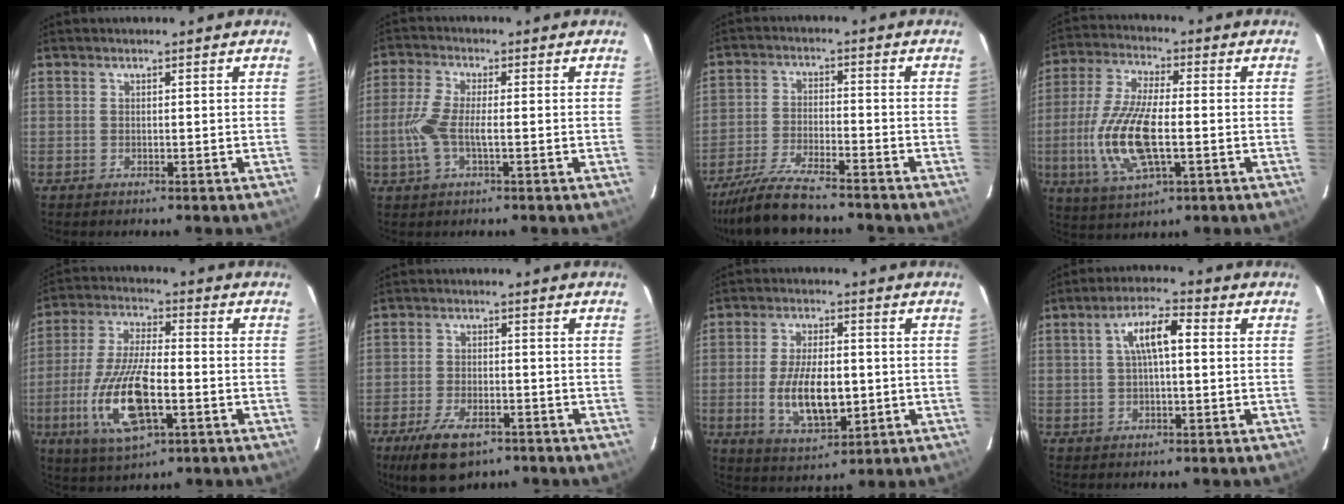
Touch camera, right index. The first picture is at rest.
{"total": 7.0, "force": [-1.3, 2.0, 6.5], "torque": [-0.148, 0.002, -0.027]}
{"total": 12.5, "force": [-11.2, 1.4, 5.2], "torque": [-0.127, -0.018, -0.197]}
{"total": 15.0, "force": [-2.9, 5.5, 13.7], "torque": [-0.292, -0.007, -0.056]}
{"total": 16.0, "force": [-4.9, 5.7, 14.1], "torque": [-0.302, -0.013, -0.090]}
{"total": 10.3, "force": [-6.8, 4.6, 6.2], "torque": [-0.141, -0.015, -0.113]}
{"total": 11.7, "force": [-1.8, 5.4, 10.3], "torque": [-0.200, -0.010, -0.023]}
{"total": 6.7, "force": [1.0, 2.1, 6.2], "torque": [-0.118, 0.019, 0.018]}